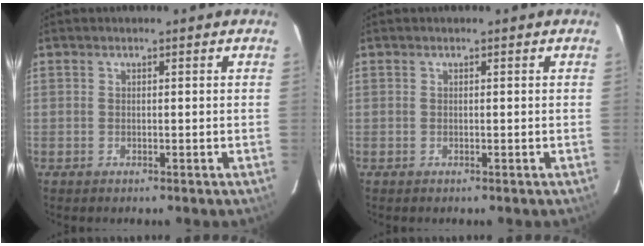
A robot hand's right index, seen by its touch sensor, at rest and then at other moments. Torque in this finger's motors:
{"motor_torque": [-0.05, -0.05, 0.00, 0.00]}